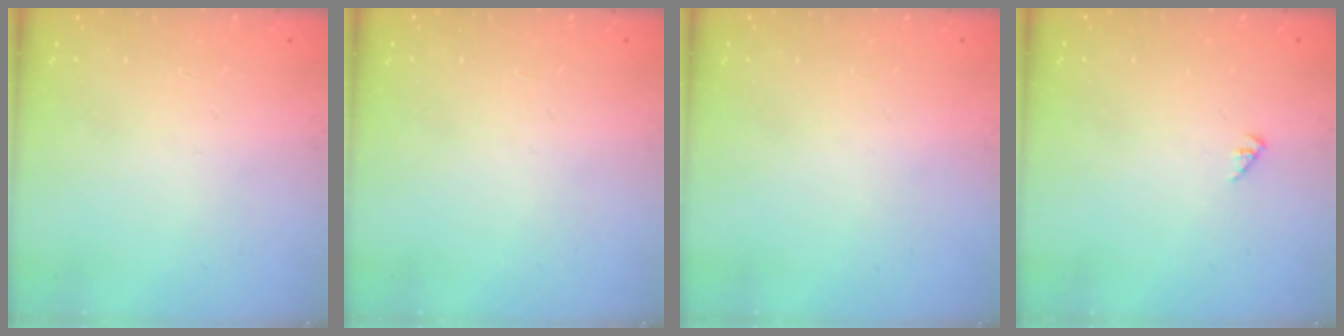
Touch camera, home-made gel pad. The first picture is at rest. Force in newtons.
{"total": 0.0}
{"total": 0.0}
{"total": 0.0}